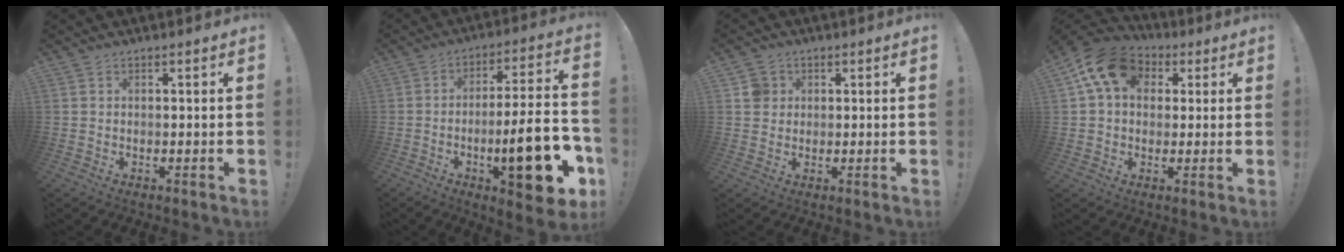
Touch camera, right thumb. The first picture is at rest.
{"total": 20.4, "force": [-7.0, 5.4, 18.3], "torque": [-0.258, 0.029, -0.102]}
{"total": 4.2, "force": [1.2, 3.9, 1.1], "torque": [-0.013, 0.006, 0.023]}
{"total": 13.8, "force": [4.6, 10.2, 8.1], "torque": [-0.127, -0.002, 0.092]}